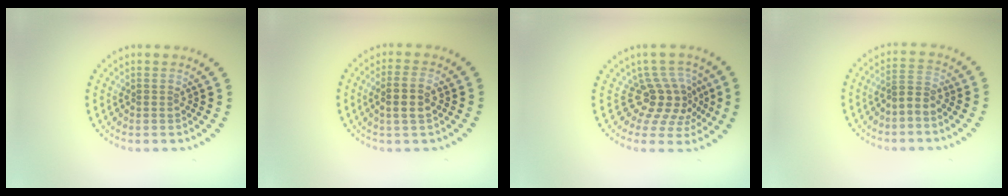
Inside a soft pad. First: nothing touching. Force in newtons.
{"total": 2.8, "press": 2.7, "slide": 0.9}
{"total": 3.8, "press": 2.7, "slide": 2.8}
{"total": 1.9, "press": 1.6, "slide": 1.1}